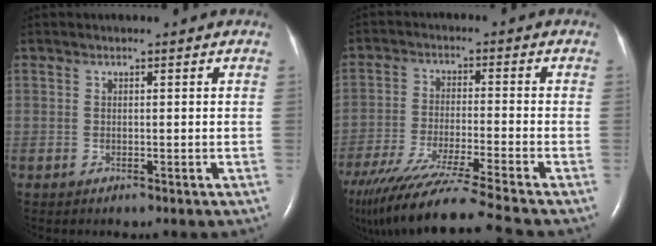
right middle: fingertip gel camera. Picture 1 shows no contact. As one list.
[{"total": 18.4, "force": [-15.6, -2.1, 9.5], "torque": [-0.176, -0.057, -0.264]}]